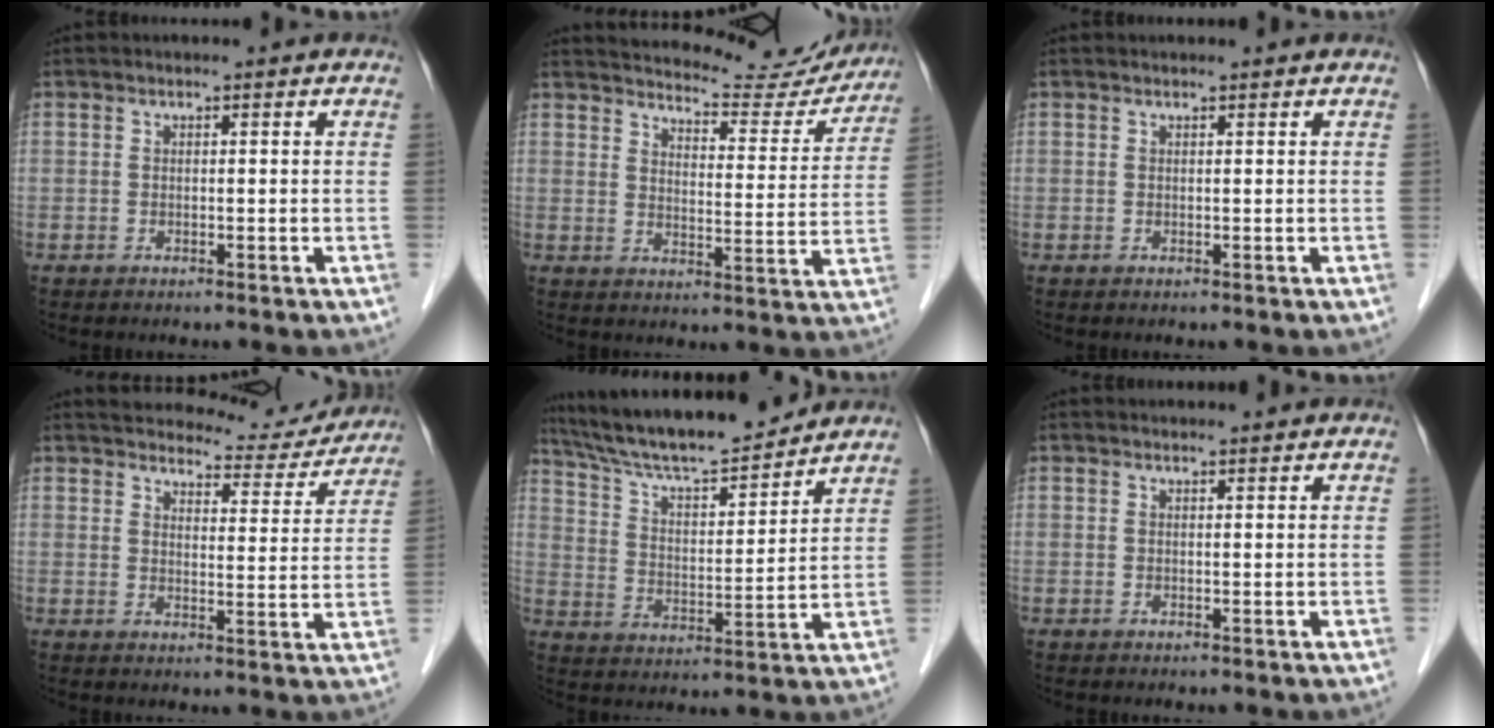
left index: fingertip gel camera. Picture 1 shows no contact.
{"total": 11.3, "force": [11.1, 2.2, 0.9], "torque": [-0.002, -0.027, 0.129]}
{"total": 0.8, "force": [0.8, 0.0, 0.1], "torque": [-0.007, 0.007, 0.014]}
{"total": 13.0, "force": [12.4, 3.3, 2.4], "torque": [-0.016, -0.008, 0.145]}
{"total": 15.9, "force": [14.5, 1.6, 6.3], "torque": [-0.116, 0.007, 0.247]}
{"total": 2.1, "force": [2.1, 0.1, 0.4], "torque": [-0.007, 0.013, 0.028]}